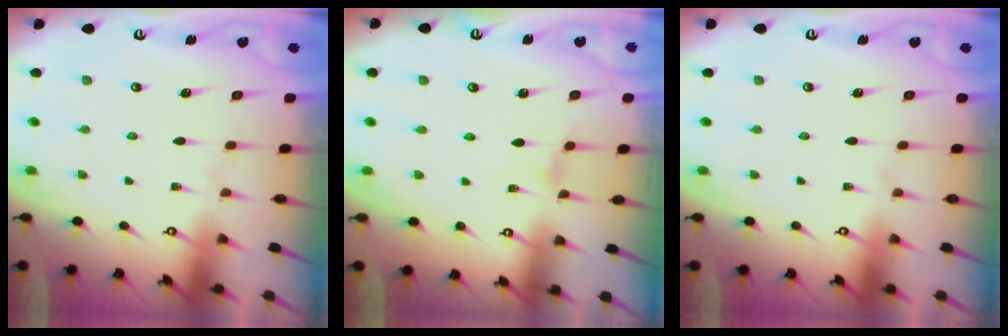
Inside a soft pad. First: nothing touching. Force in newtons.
{"total": 1.3, "press": 1.2, "slide": 0.3}
{"total": 0.0}